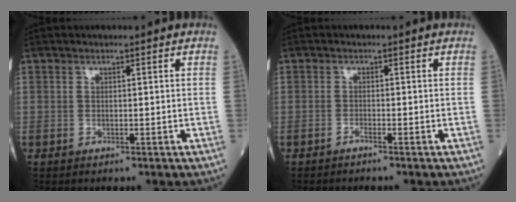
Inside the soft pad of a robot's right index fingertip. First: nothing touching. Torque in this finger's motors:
{"motor_torque": [-0.08, -0.04, 0.06, 0.01]}